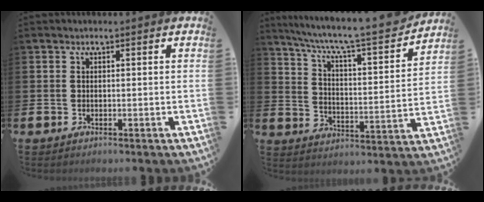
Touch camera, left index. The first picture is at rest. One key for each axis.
{"total": 8.0, "fx": 7.1, "fy": 0.7, "fz": 3.6, "tx": -0.097, "ty": -0.054, "tz": 0.116}